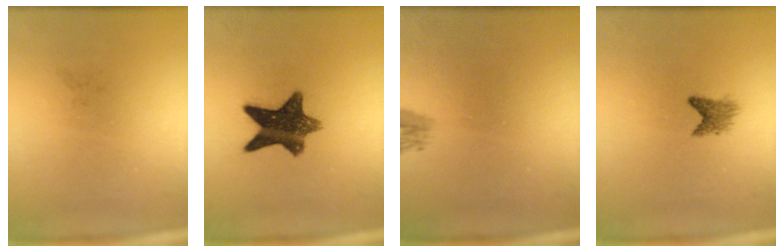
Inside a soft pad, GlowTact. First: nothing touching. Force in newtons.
{"total": 10.9}
{"total": 1.3}
{"total": 2.1}